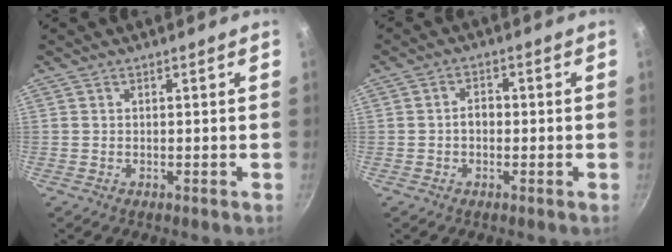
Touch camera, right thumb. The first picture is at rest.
{"total": 2.8, "force": [-0.4, 2.1, 1.9], "torque": [-0.015, 0.012, -0.007]}